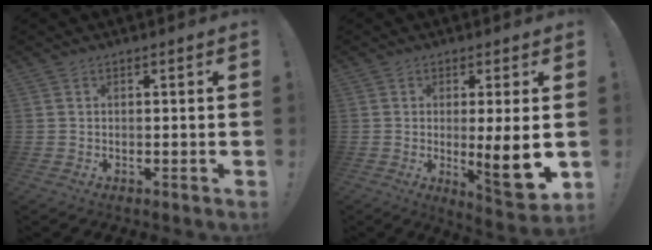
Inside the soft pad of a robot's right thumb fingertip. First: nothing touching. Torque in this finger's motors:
{"motor_torque": [0.19, 0.27, 0.61, 0.43, 0.07]}